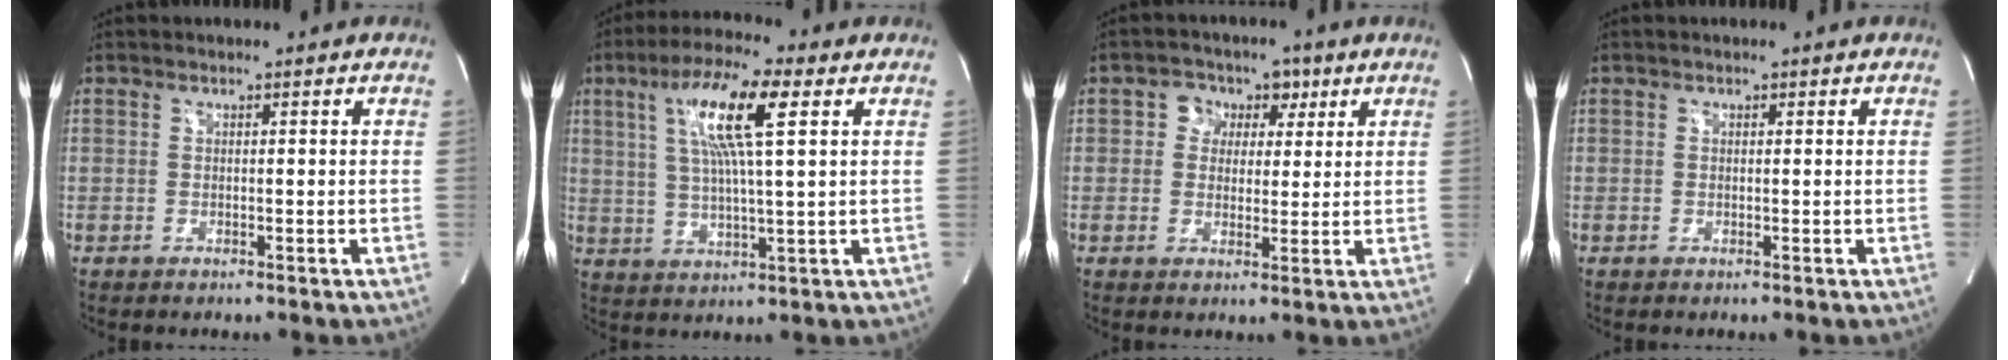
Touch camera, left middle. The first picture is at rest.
{"total": 12.0, "force": [4.3, 0.8, 11.2], "torque": [-0.214, 0.016, 0.075]}
{"total": 5.1, "force": [1.7, 4.5, 1.8], "torque": [-0.021, 0.024, 0.026]}
{"total": 0.0}